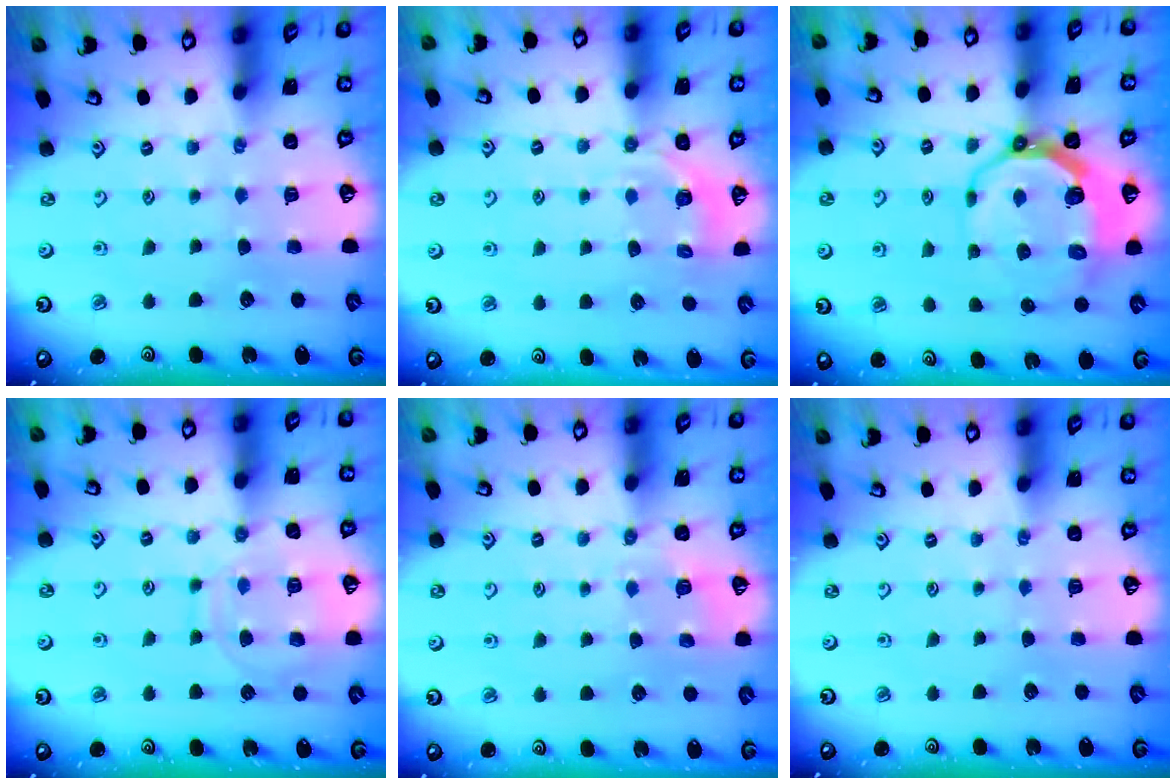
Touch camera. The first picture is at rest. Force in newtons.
{"total": 4.3, "press": 3.9, "slide": 1.7}
{"total": 9.4, "press": 8.6, "slide": 3.9}
{"total": 12.2, "press": 12.1, "slide": 1.1}
{"total": 3.3, "press": 3.0, "slide": 1.5}
{"total": 0.0}